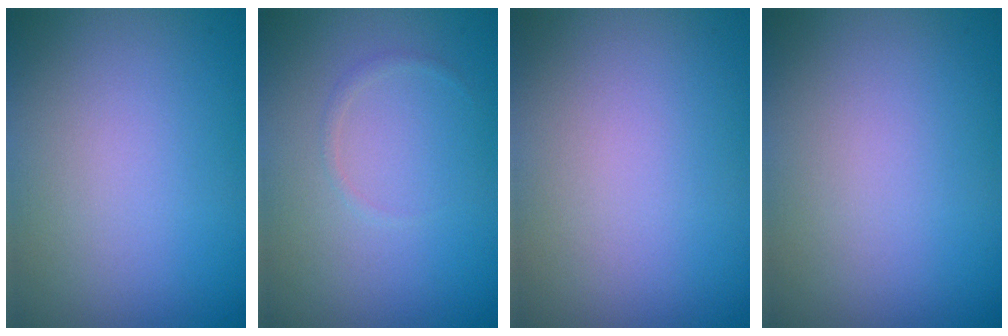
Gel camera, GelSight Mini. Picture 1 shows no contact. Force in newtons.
{"total": 0.6, "press": 0.6, "slide": 0.1}
{"total": 0.0}
{"total": 0.0}